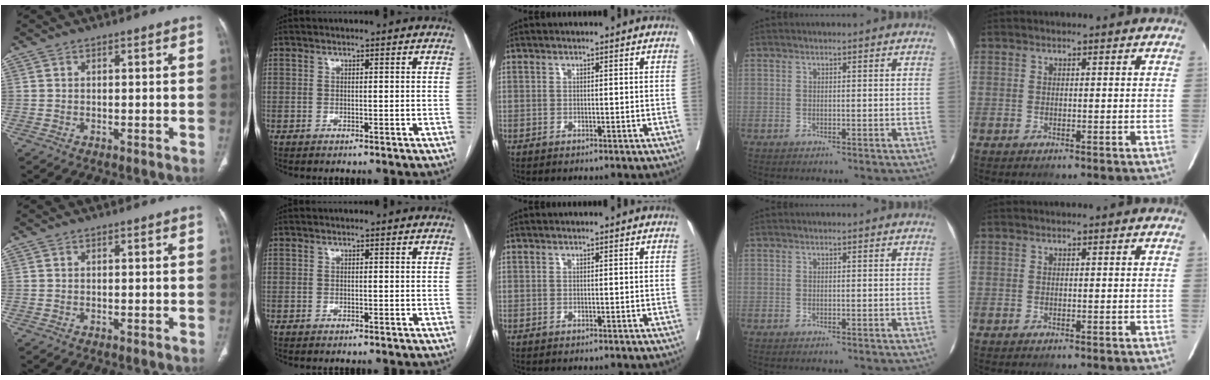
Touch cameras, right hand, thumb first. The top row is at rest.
{}